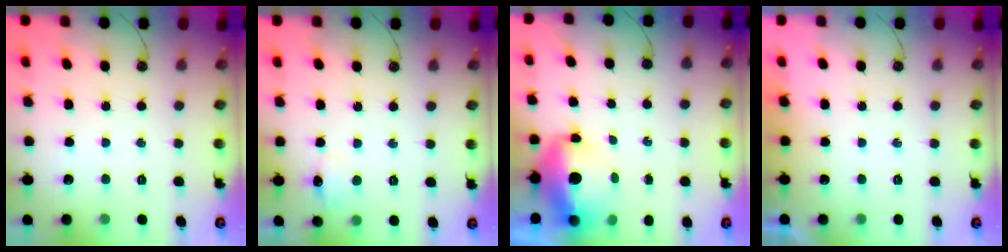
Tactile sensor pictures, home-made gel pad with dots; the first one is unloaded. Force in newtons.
{"total": 6.4, "press": 6.2, "slide": 1.7}
{"total": 12.0, "press": 11.9, "slide": 1.1}
{"total": 0.0}